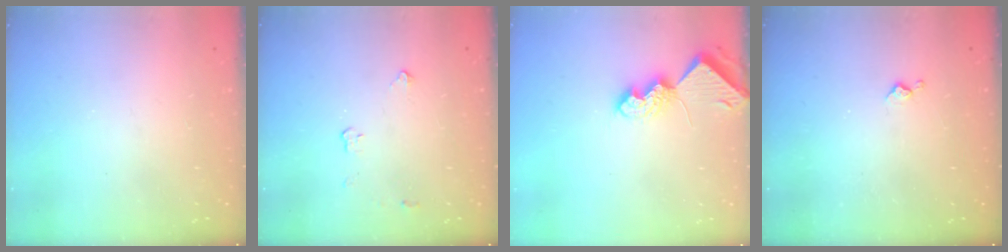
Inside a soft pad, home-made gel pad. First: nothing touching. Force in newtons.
{"total": 2.8, "press": 2.8, "slide": 0.5}
{"total": 7.4, "press": 7.3, "slide": 1.0}
{"total": 3.0, "press": 3.0, "slide": 0.6}